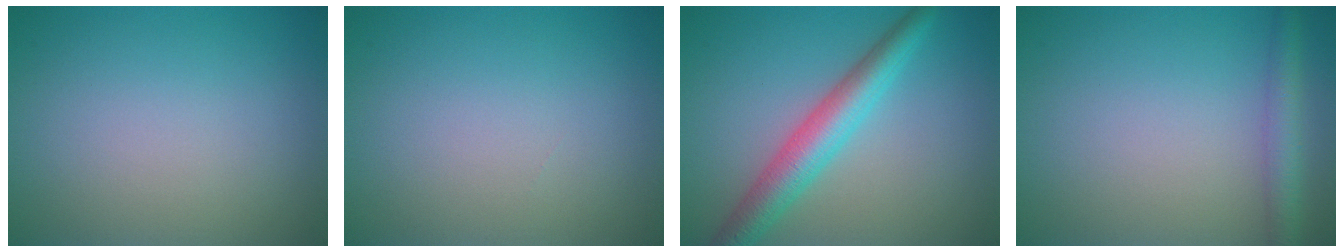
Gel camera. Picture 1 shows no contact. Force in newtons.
{"total": 0.0}
{"total": 4.9, "press": 4.9, "slide": 0.1}
{"total": 2.7, "press": 2.7, "slide": 0.1}